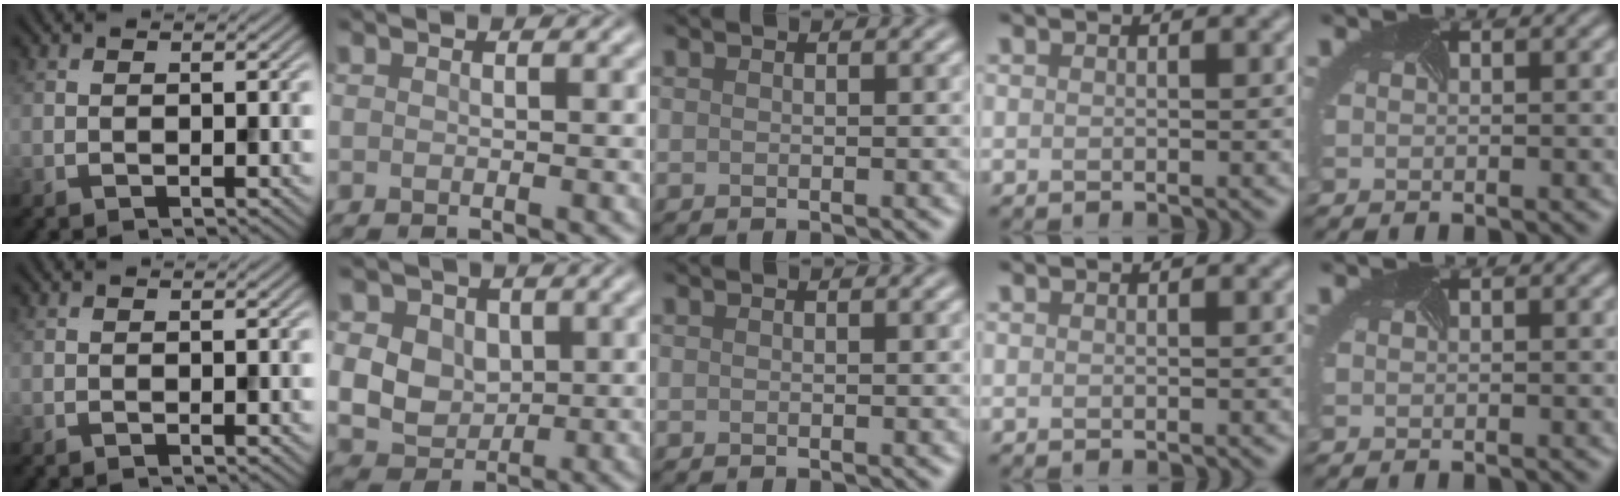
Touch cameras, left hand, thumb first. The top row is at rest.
{"index": {"total": 7.4, "force": [2.0, 6.1, 3.7], "torque": [-0.077, 0.024, 0.026]}}